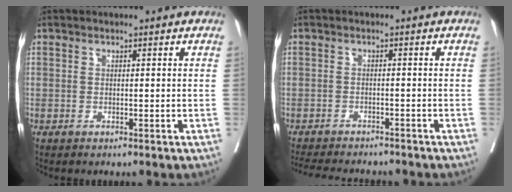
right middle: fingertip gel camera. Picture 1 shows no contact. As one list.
[{"total": 10.8, "force": [-9.9, 2.0, 3.9], "torque": [-0.065, -0.007, -0.133]}]